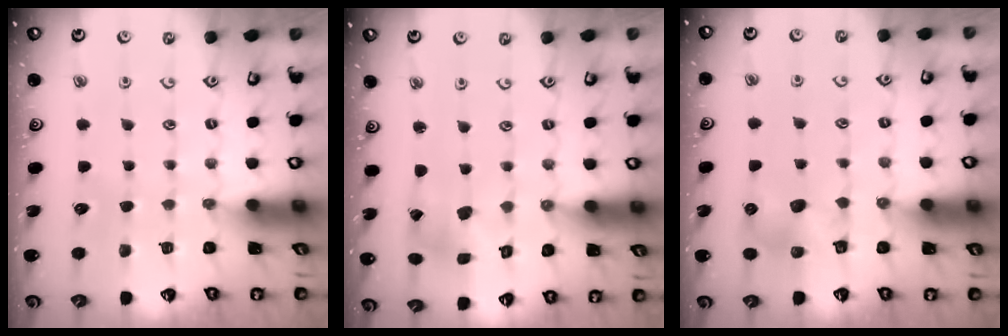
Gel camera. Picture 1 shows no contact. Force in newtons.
{"total": 4.6, "press": 4.6, "slide": 0.7}
{"total": 7.5, "press": 7.4, "slide": 0.9}